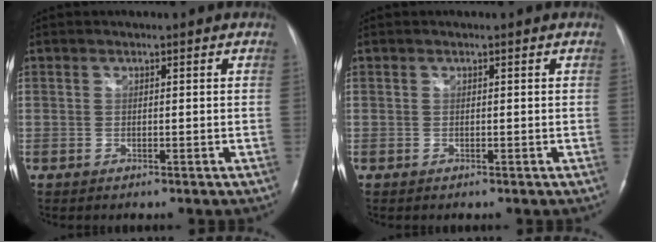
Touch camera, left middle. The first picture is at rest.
{"total": 0.0}